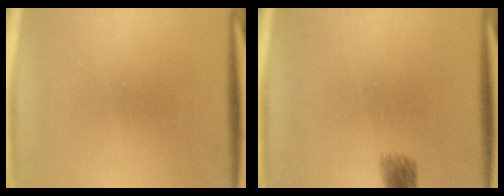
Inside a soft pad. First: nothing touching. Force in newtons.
{"total": 3.4}